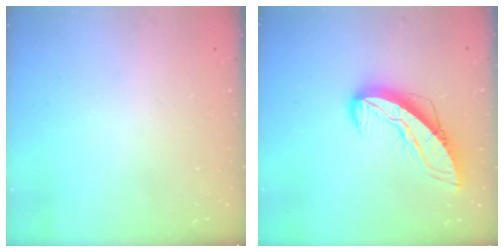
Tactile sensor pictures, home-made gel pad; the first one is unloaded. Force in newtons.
{"total": 11.0, "press": 11.0, "slide": 1.2}